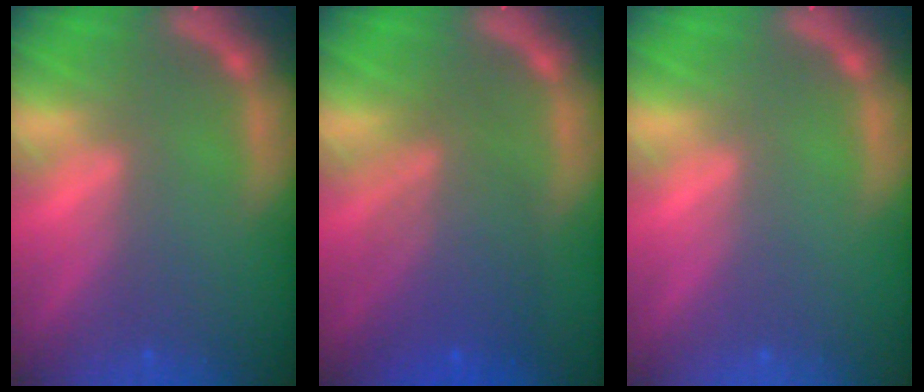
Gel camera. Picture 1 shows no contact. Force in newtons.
{"total": 6.6}
{"total": 0.0}